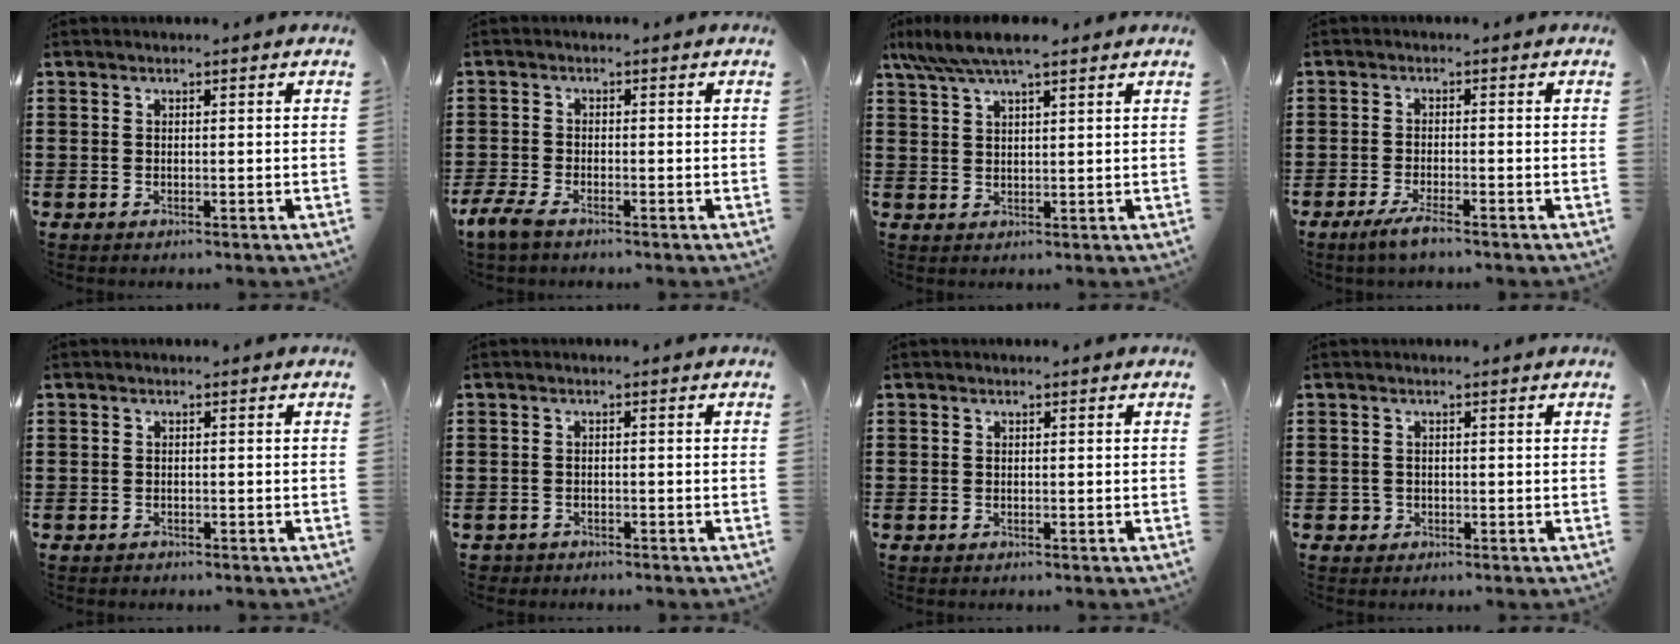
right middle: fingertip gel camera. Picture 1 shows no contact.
{"total": 3.0, "force": [-2.2, 0.8, 1.9], "torque": [-0.061, -0.004, -0.051]}
{"total": 5.7, "force": [4.4, 0.6, 3.6], "torque": [-0.078, -0.001, 0.080]}
{"total": 3.0, "force": [-2.1, 0.3, 2.2], "torque": [-0.049, -0.006, -0.041]}
{"total": 0.6, "force": [-0.5, 0.4, -0.1], "torque": [0.003, 0.005, -0.013]}
{"total": 1.2, "force": [-1.1, 0.4, 0.0], "torque": [-0.003, 0.001, -0.025]}
{"total": 0.0}
{"total": 0.8, "force": [-0.1, 0.8, 0.1], "torque": [-0.002, 0.007, -0.004]}